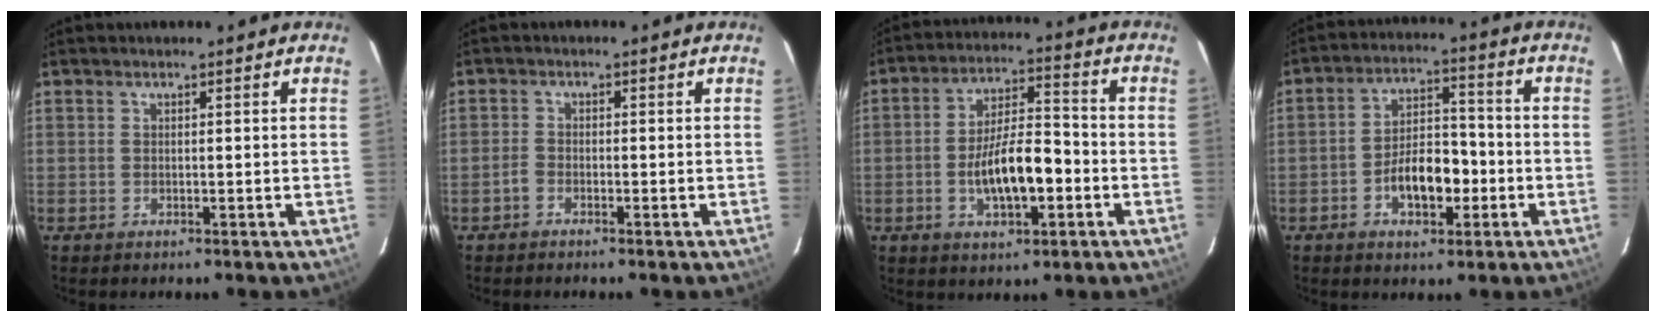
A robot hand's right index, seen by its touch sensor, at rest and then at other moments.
{"total": 1.5, "force": [-1.2, 0.7, 0.4], "torque": [-0.015, 0.002, -0.027]}
{"total": 11.2, "force": [-3.3, 4.0, 9.9], "torque": [-0.184, 0.008, -0.049]}
{"total": 9.2, "force": [-3.4, 4.7, 7.1], "torque": [-0.132, 0.017, -0.051]}